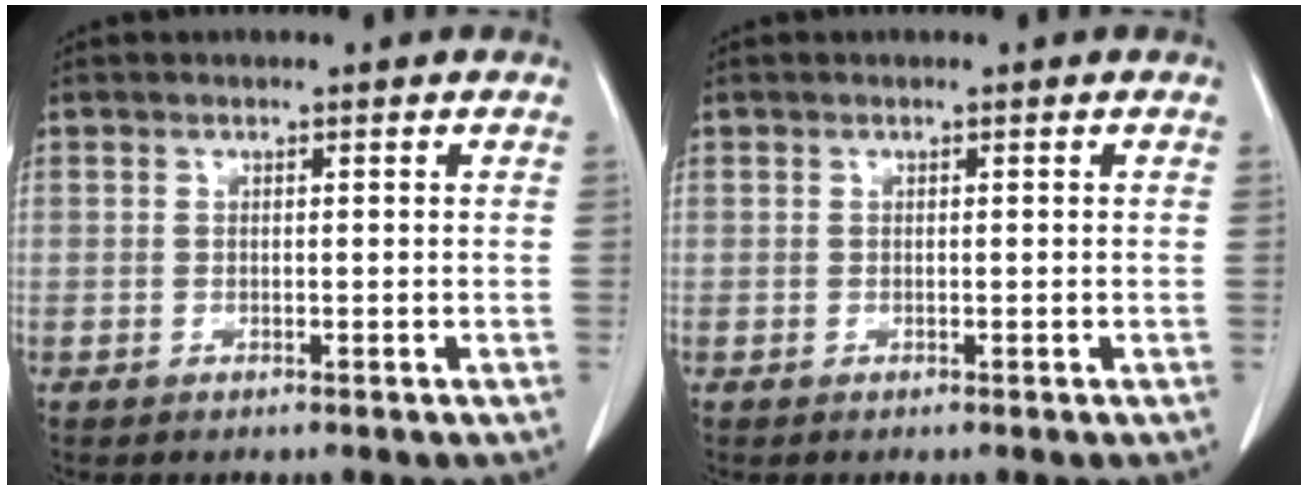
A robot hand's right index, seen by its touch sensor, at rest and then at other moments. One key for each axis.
{"total": 0.0}